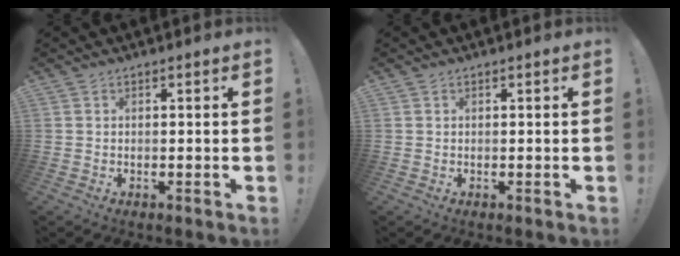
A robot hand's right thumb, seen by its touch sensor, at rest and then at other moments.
{"total": 0.0}